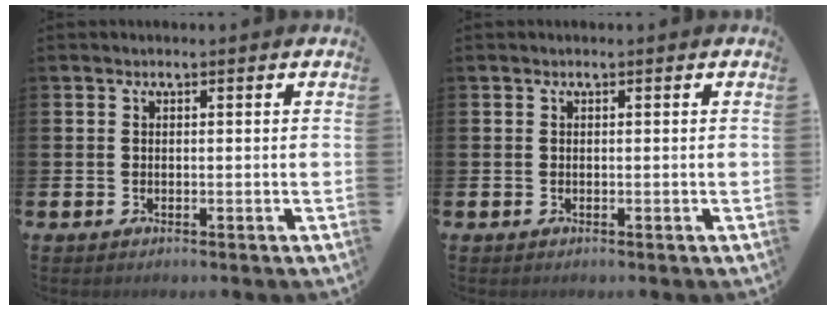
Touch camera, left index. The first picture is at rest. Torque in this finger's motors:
{"motor_torque": [0.00, 0.00, 0.00, 0.00]}